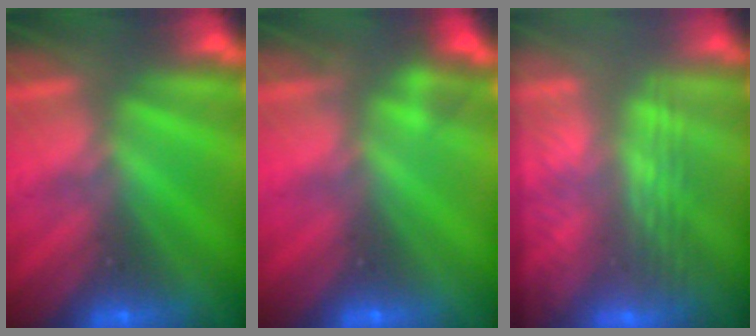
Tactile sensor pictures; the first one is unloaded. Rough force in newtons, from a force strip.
{"total": 2.2}
{"total": 2.8}